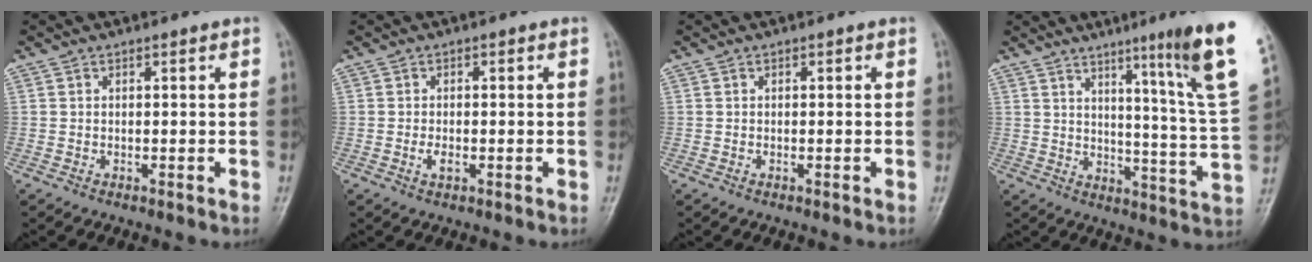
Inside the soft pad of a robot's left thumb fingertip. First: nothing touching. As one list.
[{"total": 2.0, "force": [-0.6, 1.1, 1.5], "torque": [-0.024, 0.001, -0.013]}, {"total": 0.0}, {"total": 17.7, "force": [10.2, -0.1, 14.5], "torque": [-0.177, -0.065, 0.136]}]